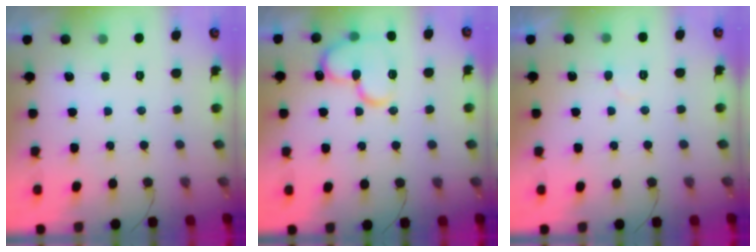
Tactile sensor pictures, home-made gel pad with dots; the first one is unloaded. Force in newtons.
{"total": 14.9, "press": 14.8, "slide": 2.0}
{"total": 3.4, "press": 3.4, "slide": 0.4}